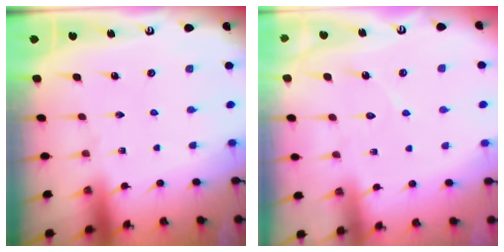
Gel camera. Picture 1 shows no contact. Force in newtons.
{"total": 5.5, "press": 5.4, "slide": 0.5}